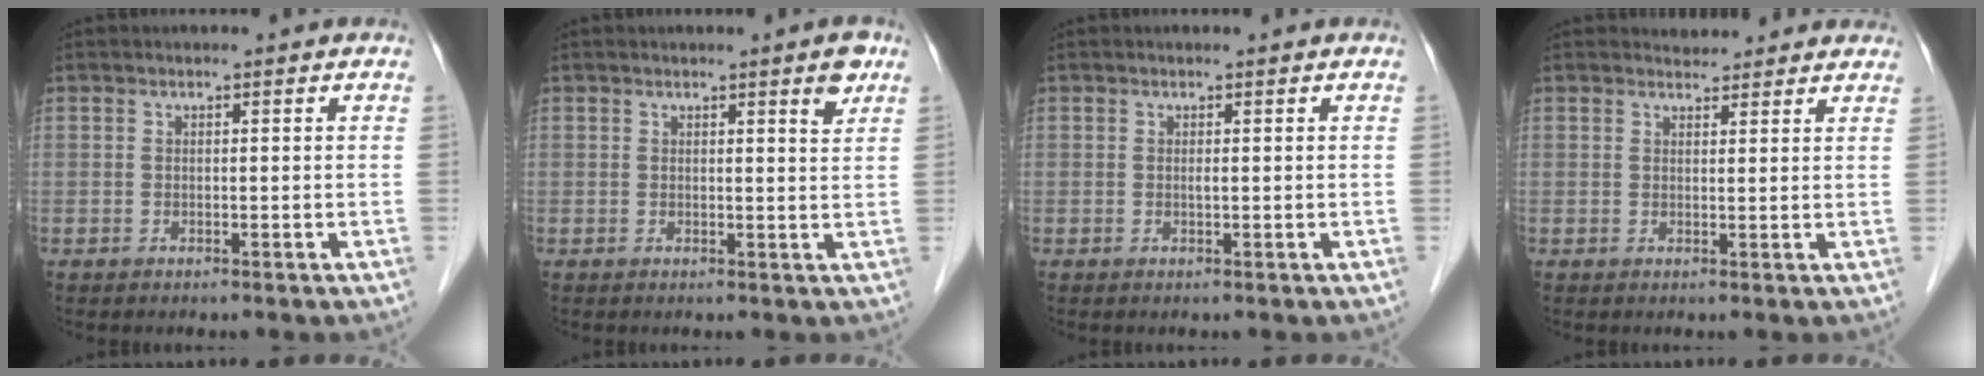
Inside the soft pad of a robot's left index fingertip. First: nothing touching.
{"total": 2.9, "force": [1.8, 0.5, 2.2], "torque": [-0.021, -0.008, 0.022]}
{"total": 0.7, "force": [0.2, 0.3, 0.6], "torque": [-0.009, 0.000, 0.003]}
{"total": 4.2, "force": [3.9, 1.6, 0.3], "torque": [0.009, 0.010, 0.046]}